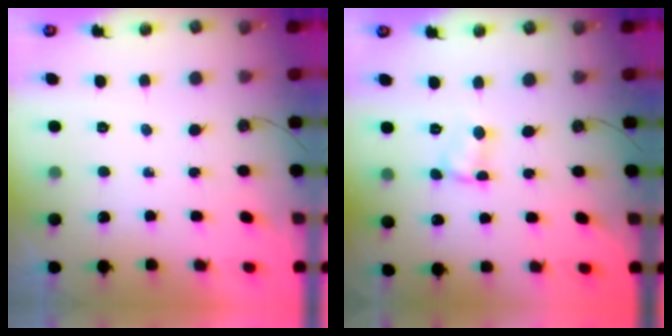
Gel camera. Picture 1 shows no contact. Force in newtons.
{"total": 2.5, "press": 2.5, "slide": 0.3}